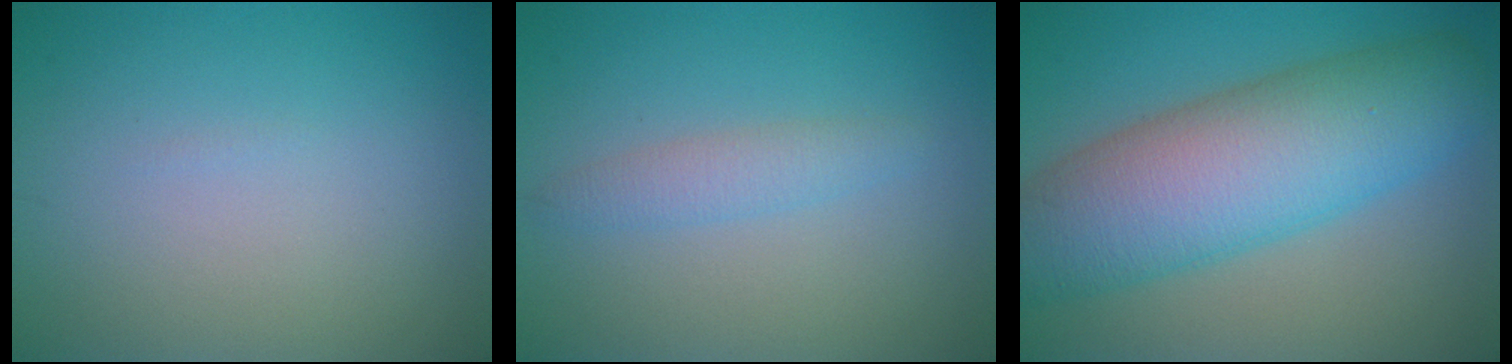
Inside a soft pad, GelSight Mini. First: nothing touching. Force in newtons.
{"total": 1.9, "press": 1.9, "slide": 0.0}
{"total": 11.0, "press": 11.0, "slide": 0.2}